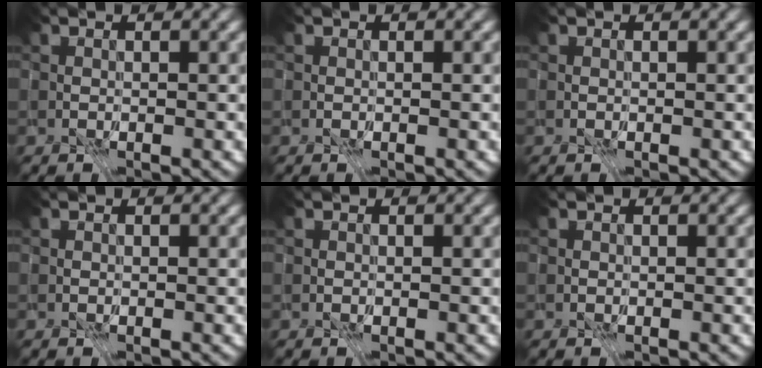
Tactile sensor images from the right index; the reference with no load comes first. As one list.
[{"total": 0.0}, {"total": 0.0}, {"total": 0.0}, {"total": 0.0}, {"total": 0.0}]